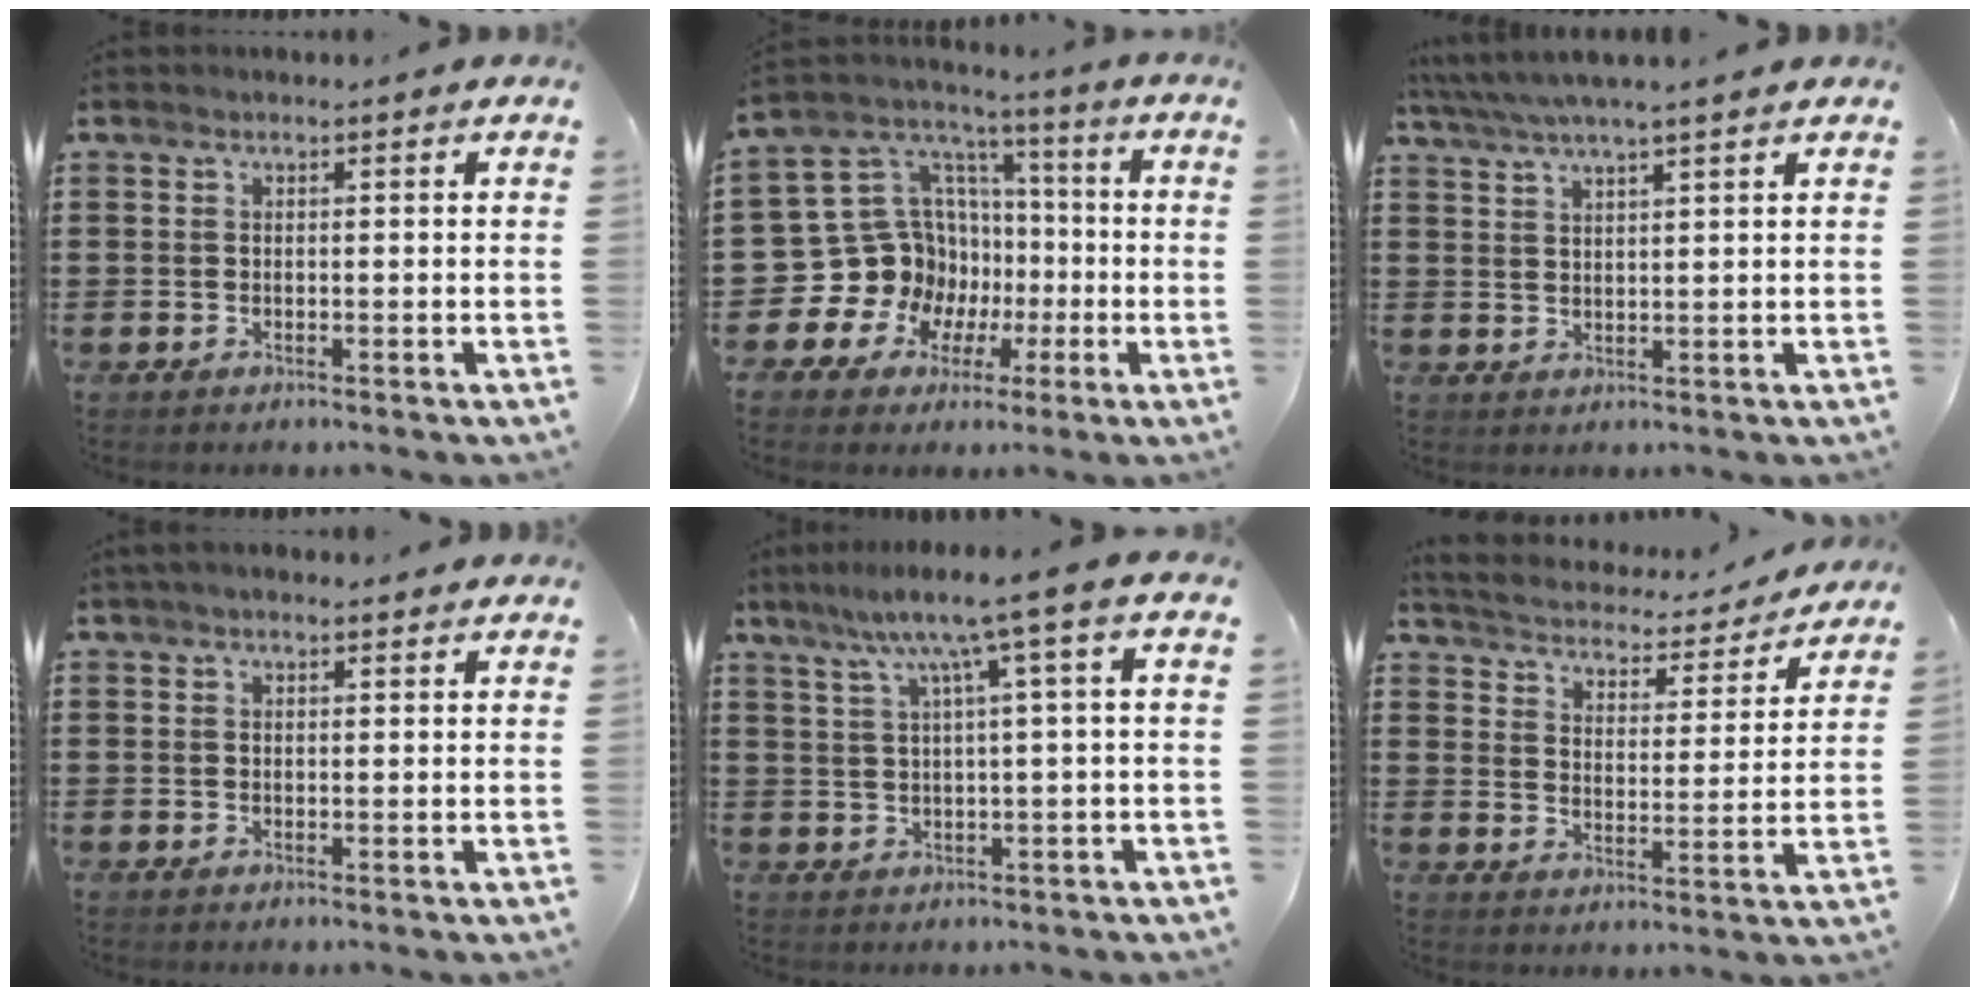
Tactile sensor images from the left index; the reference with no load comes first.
{"total": 15.4, "force": [-2.8, 14.2, 5.1], "torque": [-0.157, -0.027, -0.018]}
{"total": 3.6, "force": [3.1, 0.1, 1.9], "torque": [-0.046, -0.005, 0.056]}
{"total": 1.4, "force": [1.0, 0.5, 0.8], "torque": [-0.017, 0.005, 0.020]}
{"total": 6.8, "force": [2.4, -0.4, 6.3], "torque": [-0.129, -0.005, 0.032]}
{"total": 3.8, "force": [3.8, 0.1, 0.1], "torque": [-0.027, -0.032, 0.058]}